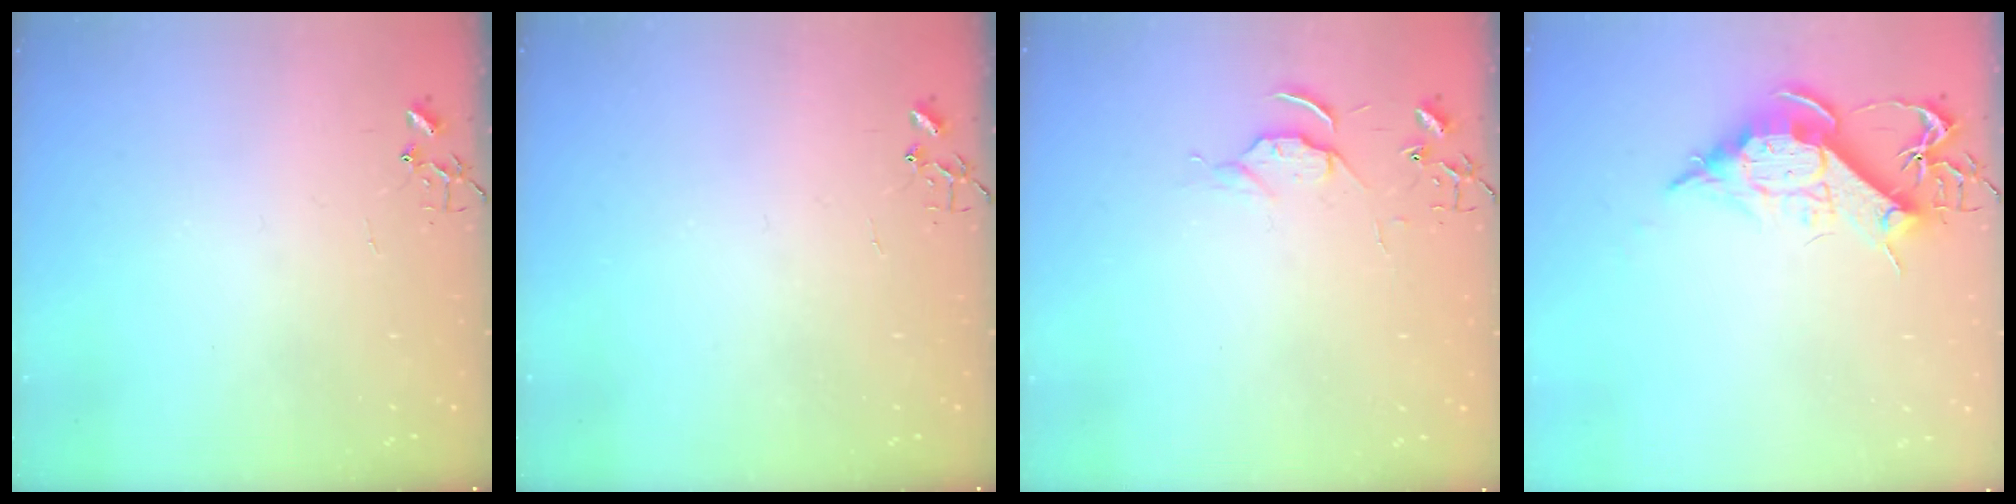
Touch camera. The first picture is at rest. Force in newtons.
{"total": 0.0}
{"total": 5.1, "press": 5.1, "slide": 0.7}
{"total": 12.1, "press": 12.1, "slide": 1.1}